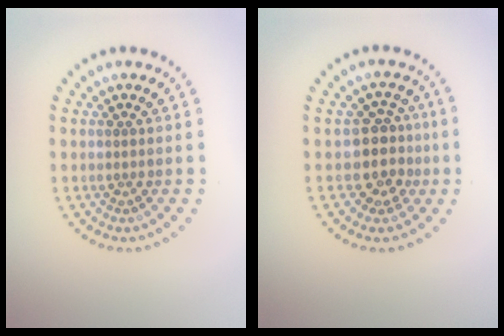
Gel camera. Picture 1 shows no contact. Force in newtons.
{"total": 3.5, "press": 2.9, "slide": 2.1}